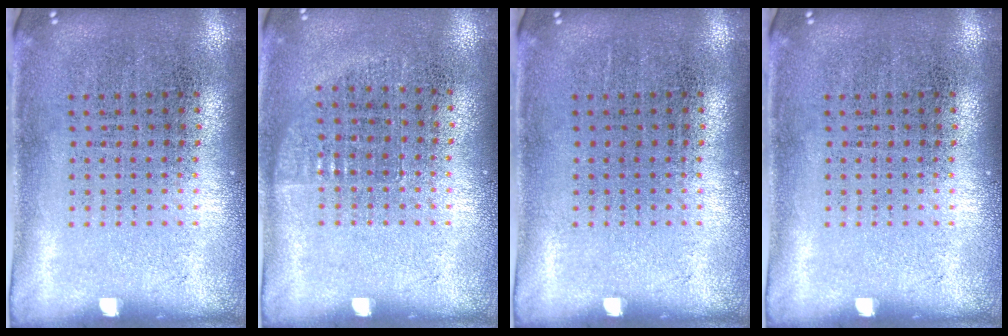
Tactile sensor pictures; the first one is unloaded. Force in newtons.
{"total": 0.7, "press": 0.6, "slide": 0.3}
{"total": 0.0}
{"total": 0.0}